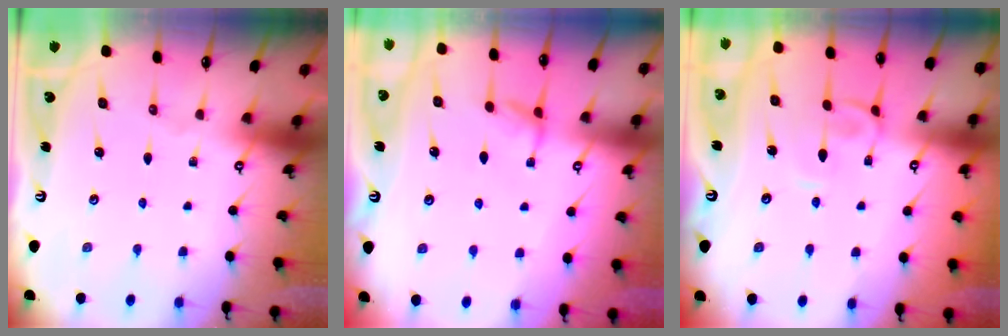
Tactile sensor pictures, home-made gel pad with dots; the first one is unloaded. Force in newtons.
{"total": 1.9, "press": 1.9, "slide": 0.5}
{"total": 2.7, "press": 2.7, "slide": 0.2}